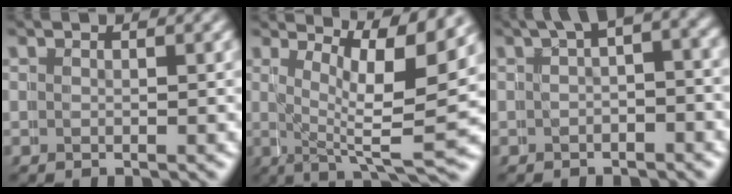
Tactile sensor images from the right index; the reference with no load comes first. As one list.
[{"total": 8.6, "force": [2.1, 2.8, 7.9], "torque": [-0.107, -0.015, 0.027]}, {"total": 3.2, "force": [0.8, 1.8, 2.5], "torque": [-0.027, 0.012, 0.001]}]